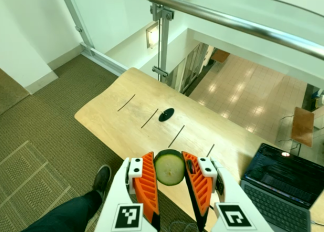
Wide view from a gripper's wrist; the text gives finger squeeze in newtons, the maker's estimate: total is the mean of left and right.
{"total": 11.5, "left": 11.4, "right": 11.7}